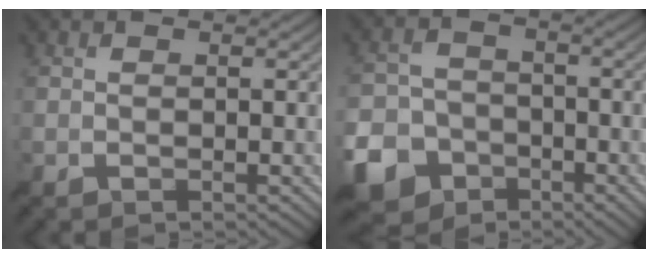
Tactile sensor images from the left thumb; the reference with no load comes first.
{"total": 8.5, "force": [-5.0, 6.0, 3.3], "torque": [-0.088, -0.017, -0.105]}